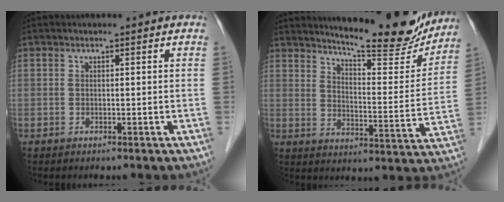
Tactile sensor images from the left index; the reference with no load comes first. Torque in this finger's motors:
{"motor_torque": [0.23, -0.14, 0.49, 0.10]}